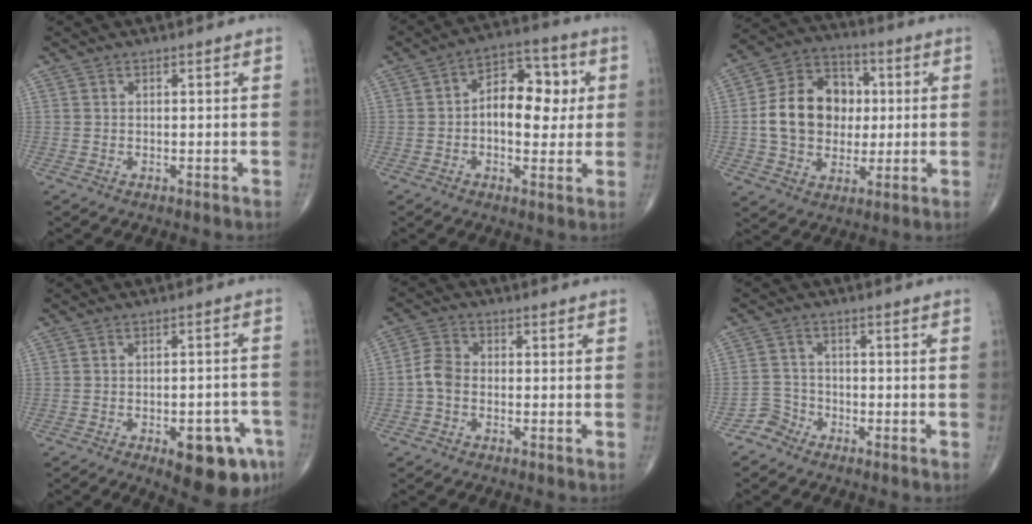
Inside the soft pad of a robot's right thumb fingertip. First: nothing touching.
{"total": 11.9, "force": [0.8, 7.3, 9.4], "torque": [-0.100, 0.024, 0.007]}
{"total": 15.9, "force": [0.5, 12.6, 9.7], "torque": [-0.137, 0.024, 0.009]}
{"total": 12.1, "force": [-5.8, 4.7, 9.5], "torque": [-0.096, 0.023, -0.067]}
{"total": 4.2, "force": [-1.1, 2.9, 2.8], "torque": [-0.054, 0.013, -0.030]}
{"total": 3.3, "force": [-2.6, 2.0, -0.5], "torque": [0.022, 0.012, -0.059]}